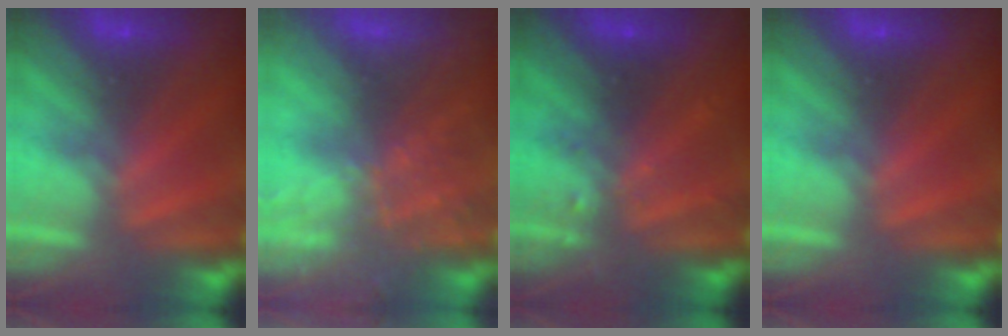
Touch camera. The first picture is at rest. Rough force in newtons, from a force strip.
{"total": 8.5}
{"total": 2.4}
{"total": 0.0}